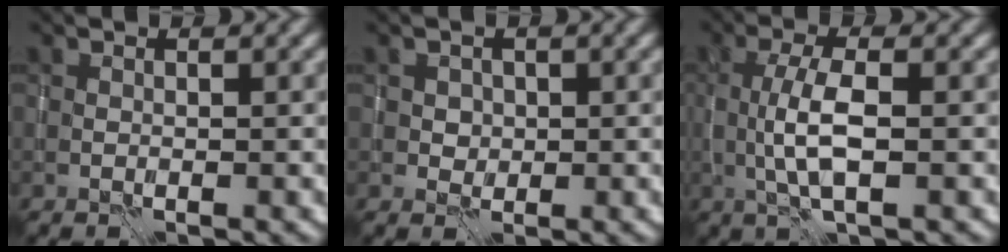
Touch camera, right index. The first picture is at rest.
{"total": 1.3, "force": [0.4, 1.2, 0.3], "torque": [-0.004, -0.001, 0.008]}
{"total": 4.1, "force": [-0.2, 1.2, 3.9], "torque": [-0.089, 0.001, -0.005]}